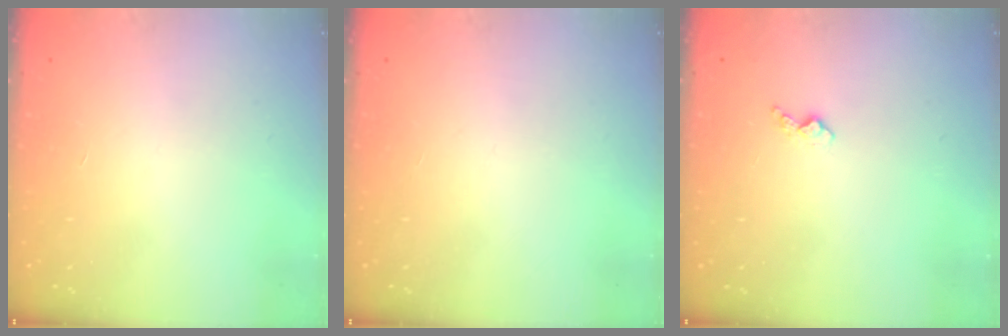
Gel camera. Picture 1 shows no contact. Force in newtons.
{"total": 0.0}
{"total": 3.9, "press": 3.8, "slide": 0.4}